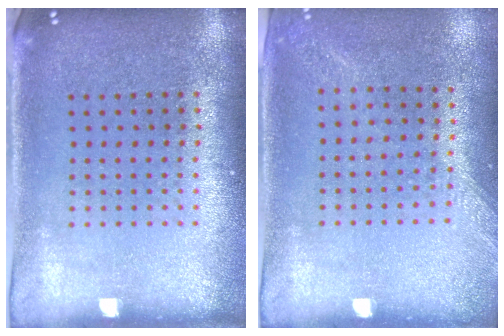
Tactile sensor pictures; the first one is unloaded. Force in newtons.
{"total": 1.3, "press": 1.2, "slide": 0.5}